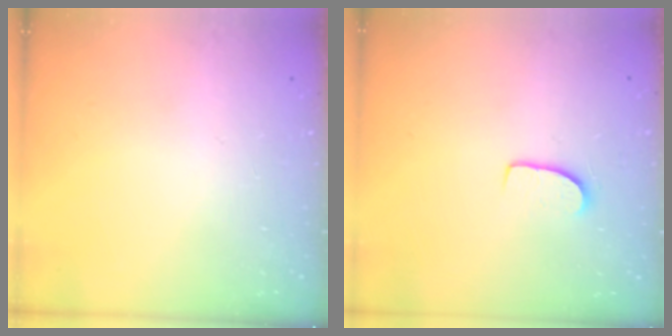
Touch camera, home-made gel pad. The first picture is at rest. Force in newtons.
{"total": 7.7, "press": 7.6, "slide": 0.7}